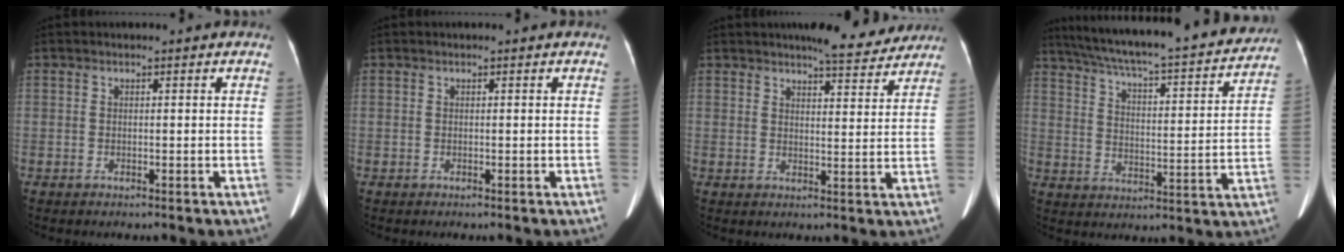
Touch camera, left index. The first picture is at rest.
{"total": 0.0}
{"total": 8.1, "force": [7.3, 1.4, 3.1], "torque": [-0.039, -0.001, 0.087]}
{"total": 26.5, "force": [23.5, 3.0, 12.0], "torque": [-0.199, -0.019, 0.316]}